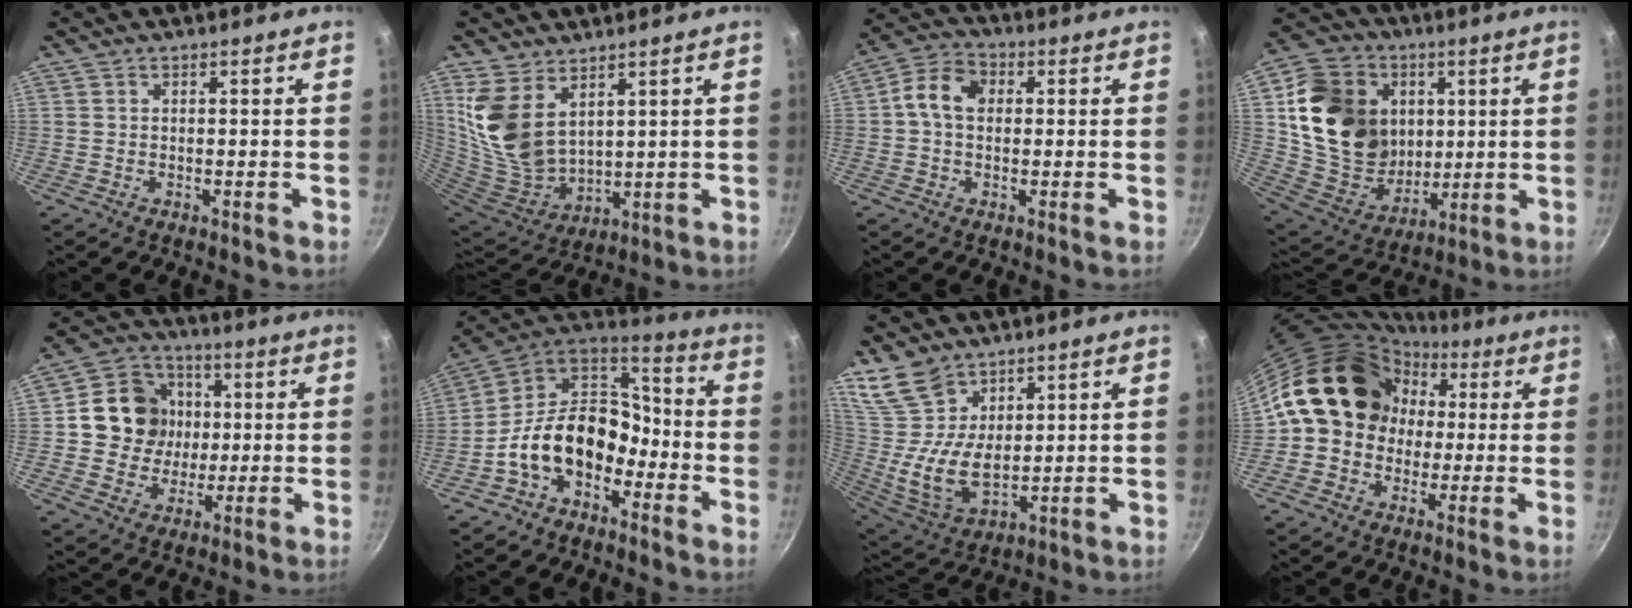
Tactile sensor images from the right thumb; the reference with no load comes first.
{"total": 13.3, "force": [6.7, 8.0, 8.3], "torque": [-0.160, -0.060, 0.152]}
{"total": 7.5, "force": [0.8, 5.5, 5.1], "torque": [-0.079, 0.018, -0.003]}
{"total": 22.2, "force": [4.8, 18.2, 11.8], "torque": [-0.186, -0.014, 0.102]}
{"total": 13.6, "force": [1.2, 12.4, 5.4], "torque": [-0.062, 0.016, 0.012]}
{"total": 16.4, "force": [-6.0, 11.5, 10.0], "torque": [-0.131, 0.073, -0.127]}
{"total": 13.4, "force": [8.2, 8.1, 6.9], "torque": [-0.114, -0.055, 0.174]}
{"total": 16.3, "force": [1.8, 13.8, 8.6], "torque": [-0.104, 0.048, 0.020]}